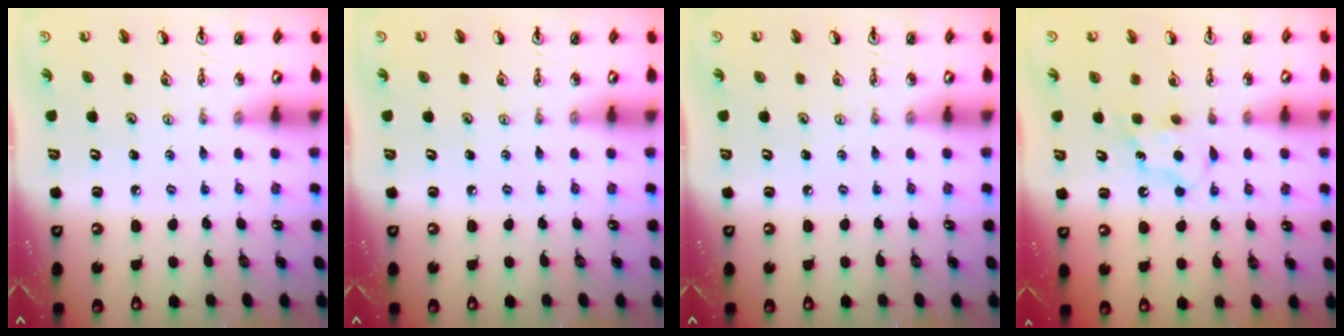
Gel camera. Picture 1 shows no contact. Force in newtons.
{"total": 0.0}
{"total": 0.0}
{"total": 5.5, "press": 5.5, "slide": 0.6}